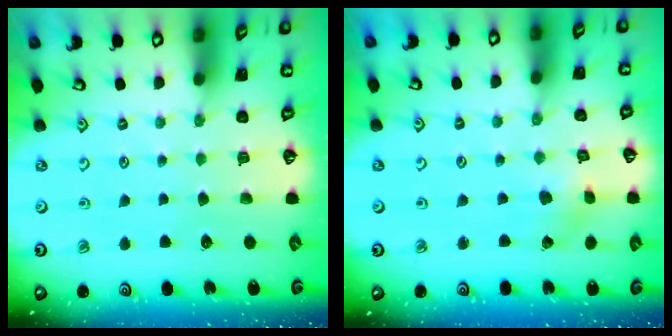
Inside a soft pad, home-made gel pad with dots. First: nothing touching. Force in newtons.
{"total": 2.2, "press": 2.2, "slide": 0.1}